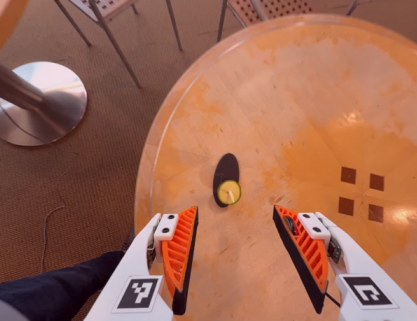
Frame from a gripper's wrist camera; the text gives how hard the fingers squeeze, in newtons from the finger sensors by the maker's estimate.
{"total": 0.0}